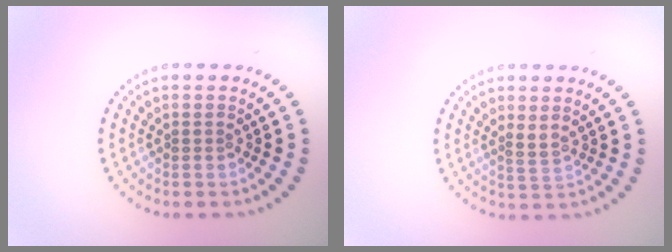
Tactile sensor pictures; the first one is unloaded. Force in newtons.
{"total": 1.1, "press": 0.8, "slide": 0.7}